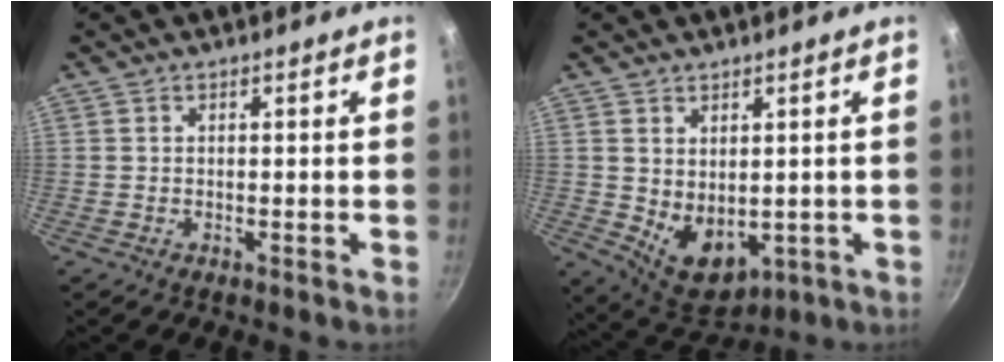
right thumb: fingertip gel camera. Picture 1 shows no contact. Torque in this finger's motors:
{"motor_torque": [-0.31, 0.65, 0.36, 0.67, 0.05]}